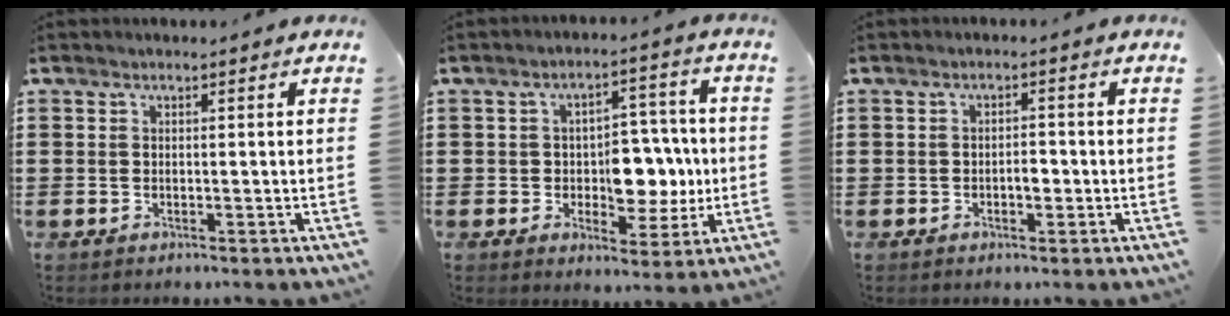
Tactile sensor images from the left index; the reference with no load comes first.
{"total": 7.7, "force": [-0.6, 5.2, 5.6], "torque": [-0.080, 0.004, -0.015]}
{"total": 2.1, "force": [-0.5, 0.9, 1.8], "torque": [-0.036, 0.003, -0.011]}